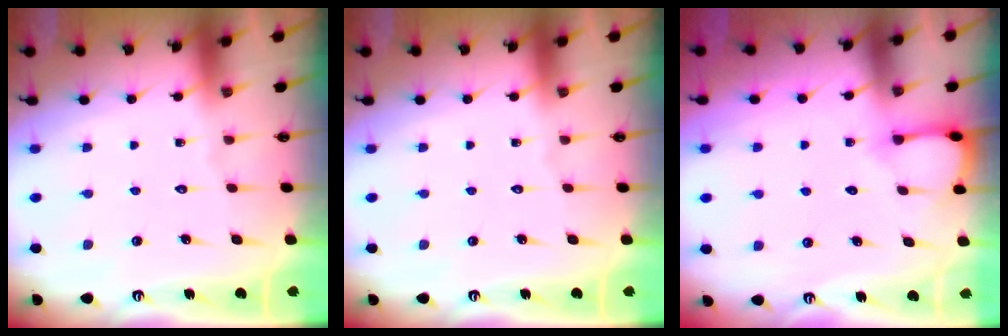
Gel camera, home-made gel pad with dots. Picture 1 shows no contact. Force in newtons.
{"total": 0.0}
{"total": 5.2, "press": 5.2, "slide": 0.4}